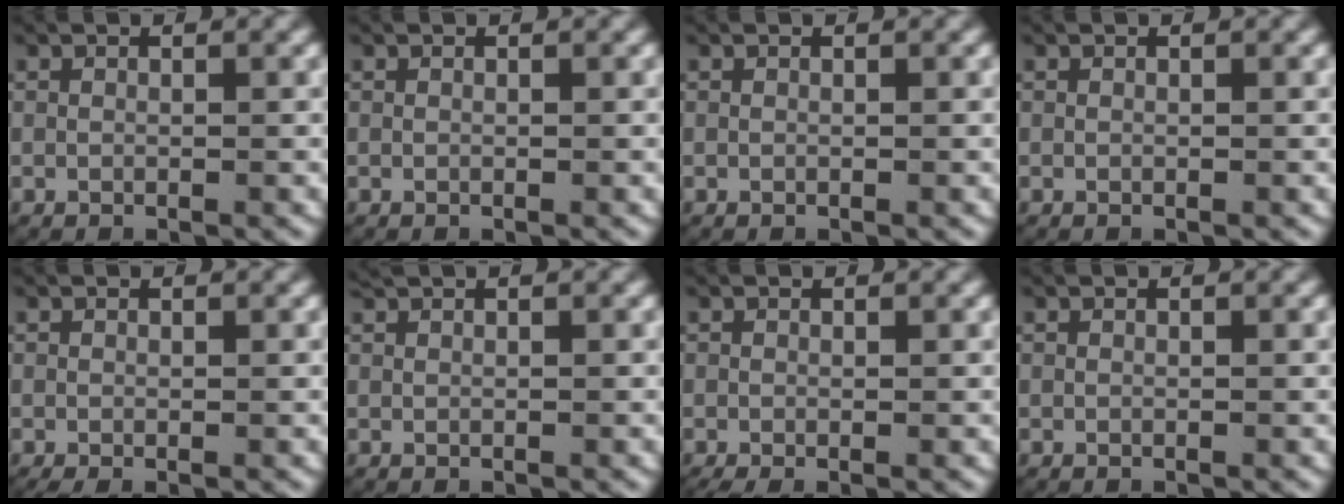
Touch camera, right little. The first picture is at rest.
{"total": 0.0}
{"total": 0.0}
{"total": 0.0}
{"total": 0.9, "force": [-0.6, 0.3, 0.6], "torque": [-0.010, -0.004, -0.009]}
{"total": 0.7, "force": [0.6, -0.2, 0.1], "torque": [-0.002, 0.006, 0.009]}
{"total": 1.3, "force": [-0.9, 0.4, 0.8], "torque": [-0.014, -0.006, -0.013]}
{"total": 0.0}